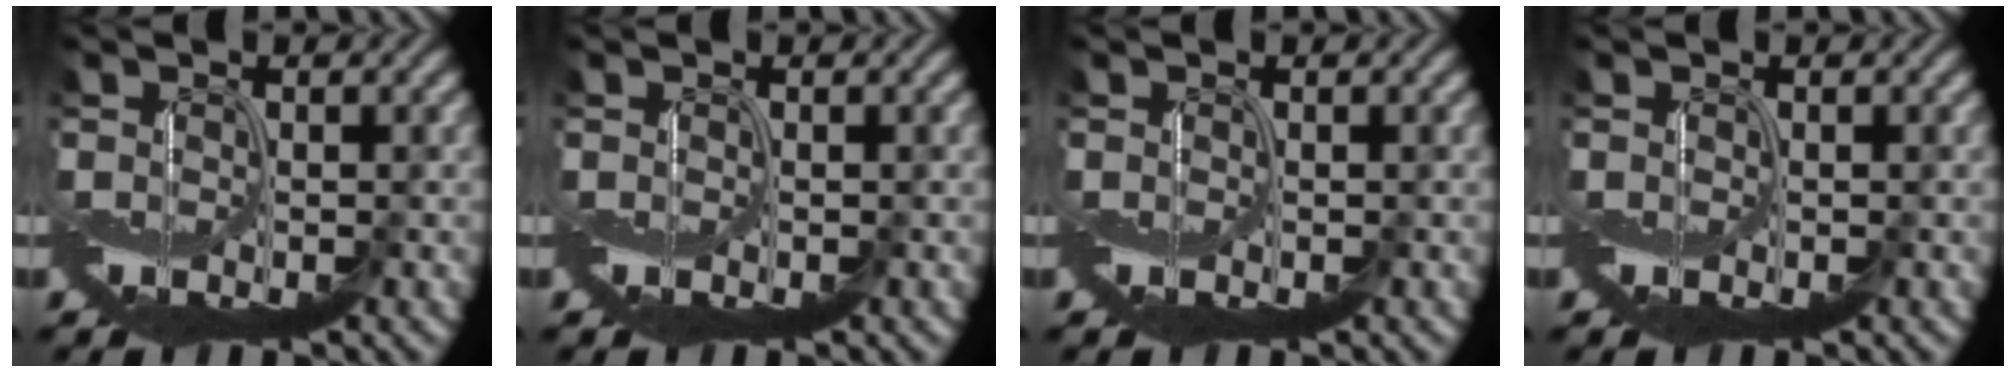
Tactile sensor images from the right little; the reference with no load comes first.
{"total": 0.0}
{"total": 0.0}
{"total": 0.0}